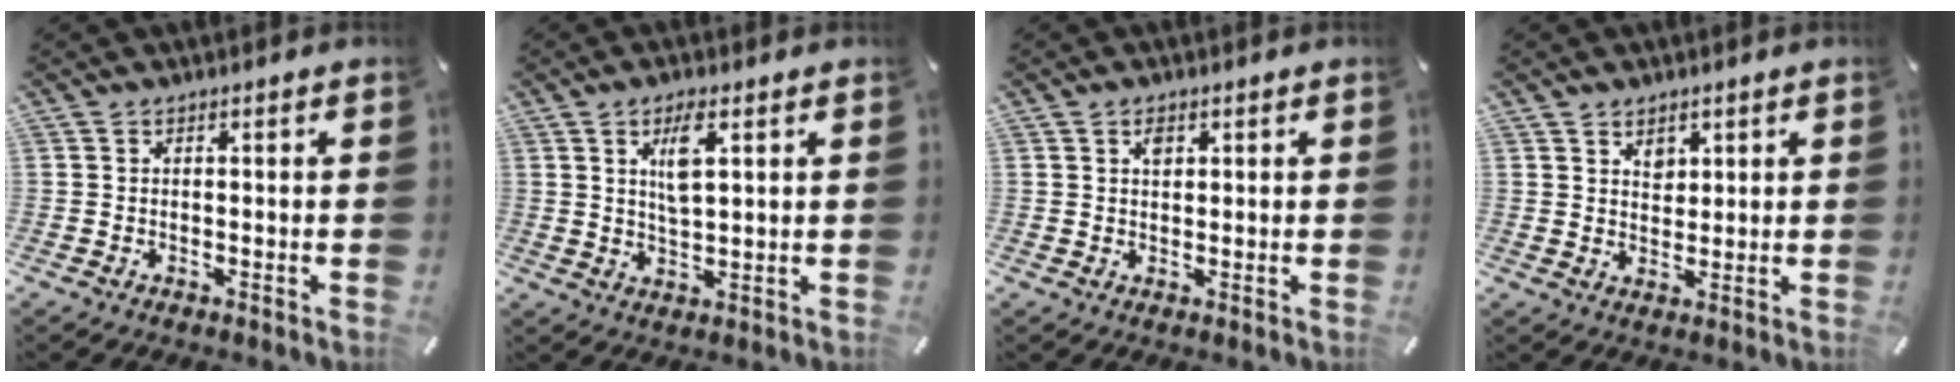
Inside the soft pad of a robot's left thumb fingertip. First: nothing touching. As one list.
[{"total": 6.4, "force": [2.7, 2.1, 5.4], "torque": [-0.106, -0.006, 0.039]}, {"total": 1.9, "force": [0.8, 1.3, 1.1], "torque": [-0.008, -0.005, 0.012]}, {"total": 3.5, "force": [2.0, 2.8, 0.7], "torque": [0.004, -0.008, 0.032]}]